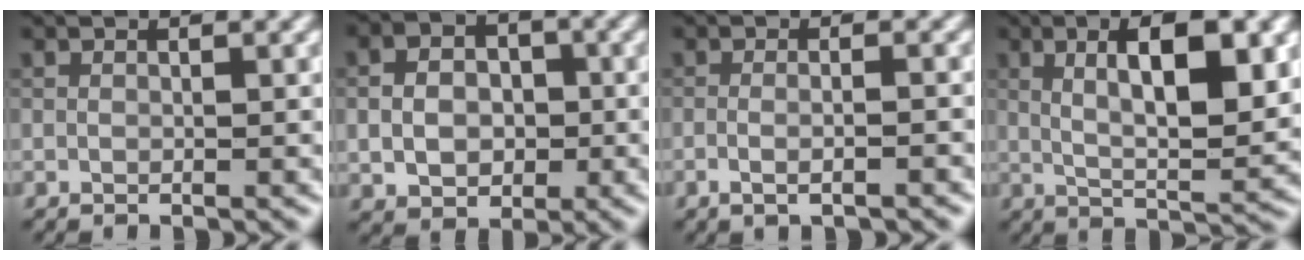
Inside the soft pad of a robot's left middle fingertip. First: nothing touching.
{"total": 4.3, "force": [-0.7, 3.3, 2.6], "torque": [-0.052, 0.001, -0.009]}
{"total": 2.1, "force": [-0.9, 0.6, 1.8], "torque": [-0.026, -0.006, -0.019]}
{"total": 8.0, "force": [1.6, 2.4, 7.5], "torque": [-0.116, 0.002, 0.032]}